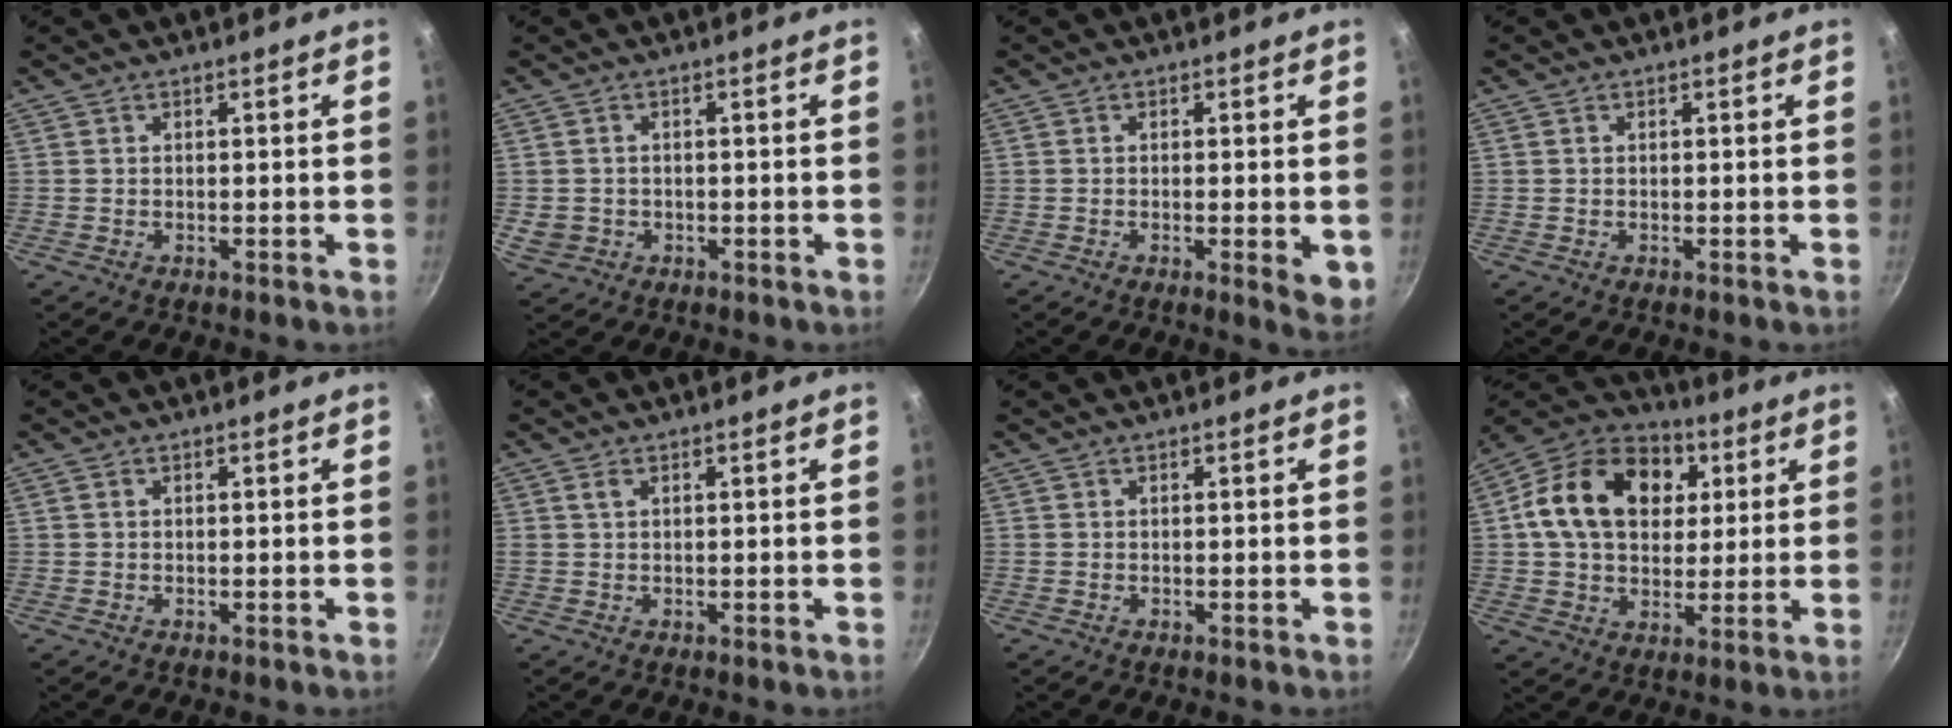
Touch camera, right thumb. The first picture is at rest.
{"total": 3.2, "force": [-0.6, 2.9, 1.2], "torque": [-0.022, 0.005, 0.002]}
{"total": 4.7, "force": [-0.9, 1.3, 4.4], "torque": [-0.056, -0.011, -0.012]}
{"total": 0.0}
{"total": 0.5, "force": [0.1, 0.4, 0.3], "torque": [-0.004, 0.002, 0.002]}
{"total": 1.1, "force": [0.5, 0.6, 0.8], "torque": [-0.014, 0.001, 0.010]}
{"total": 0.0}
{"total": 20.2, "force": [5.0, 14.7, 13.0], "torque": [-0.195, 0.014, 0.071]}